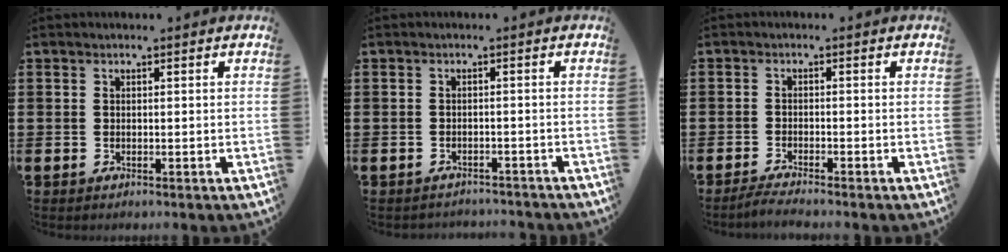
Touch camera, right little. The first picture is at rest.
{"total": 1.3, "force": [-1.3, 0.0, -0.1], "torque": [-0.004, 0.002, -0.028]}
{"total": 1.6, "force": [-1.5, -0.1, 0.7], "torque": [-0.012, 0.002, -0.028]}